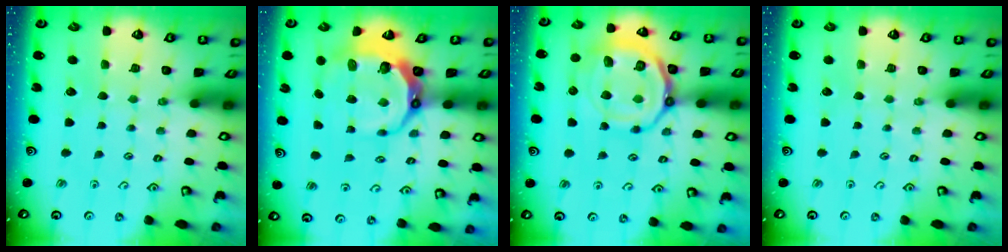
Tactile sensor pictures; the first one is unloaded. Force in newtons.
{"total": 11.1, "press": 10.3, "slide": 4.2}
{"total": 17.7, "press": 17.6, "slide": 1.8}
{"total": 0.0}